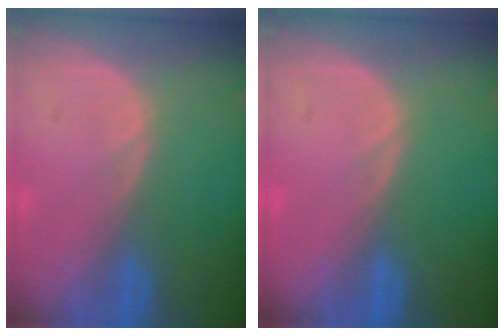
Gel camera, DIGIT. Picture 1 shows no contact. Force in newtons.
{"total": 0.0}